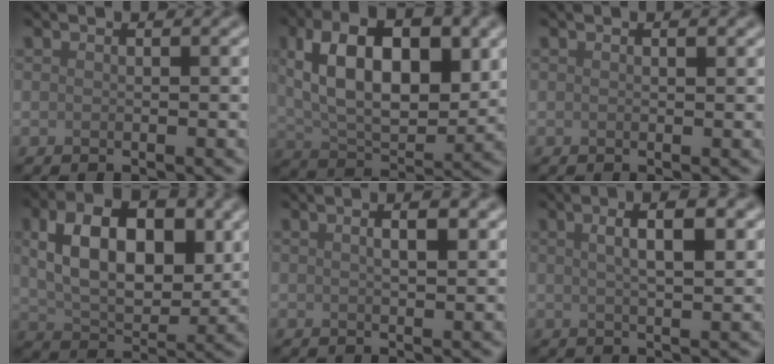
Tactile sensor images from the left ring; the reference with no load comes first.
{"total": 10.6, "force": [2.8, 5.6, 8.6], "torque": [-0.134, 0.006, 0.044]}
{"total": 0.6, "force": [0.3, 0.2, 0.4], "torque": [-0.005, 0.000, 0.005]}
{"total": 8.9, "force": [1.9, 5.2, 6.9], "torque": [-0.117, 0.007, 0.033]}
{"total": 3.0, "force": [1.3, 1.1, 2.5], "torque": [-0.015, 0.006, 0.003]}
{"total": 4.5, "force": [1.5, 1.4, 4.0], "torque": [-0.048, 0.014, 0.016]}